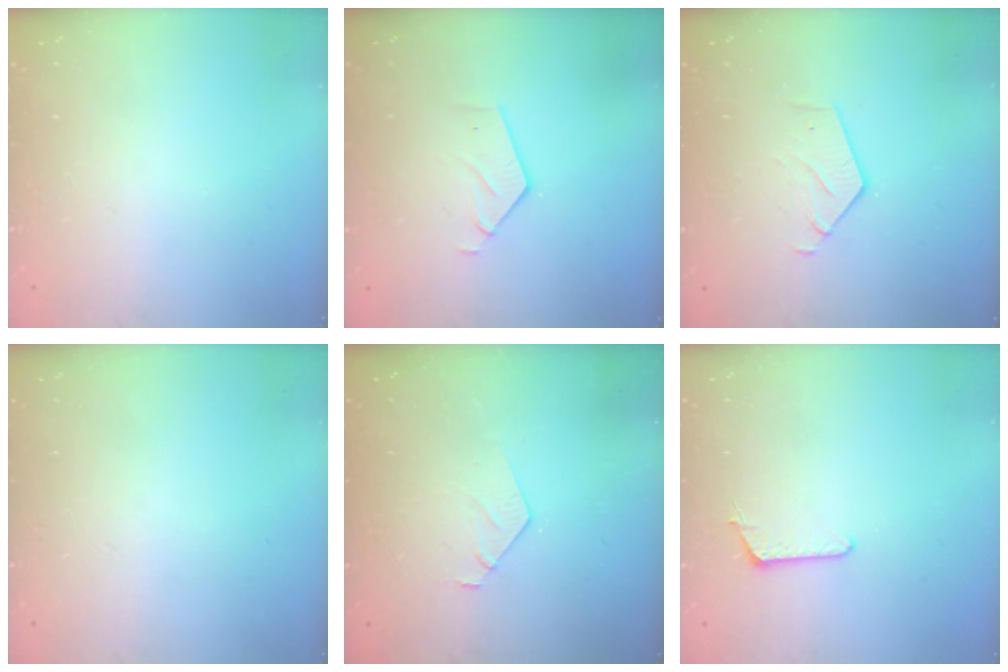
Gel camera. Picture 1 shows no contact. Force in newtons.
{"total": 3.5, "press": 3.5, "slide": 0.3}
{"total": 4.8, "press": 4.7, "slide": 0.4}
{"total": 0.0}
{"total": 6.0, "press": 6.0, "slide": 0.5}
{"total": 6.3, "press": 6.3, "slide": 0.6}